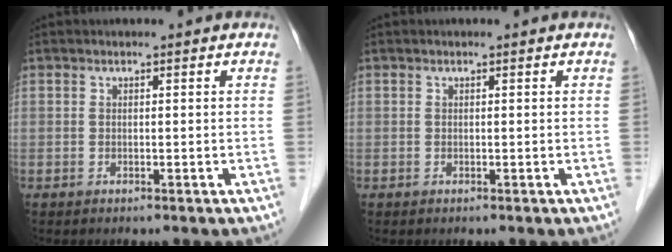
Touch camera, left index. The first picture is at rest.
{"total": 0.0}